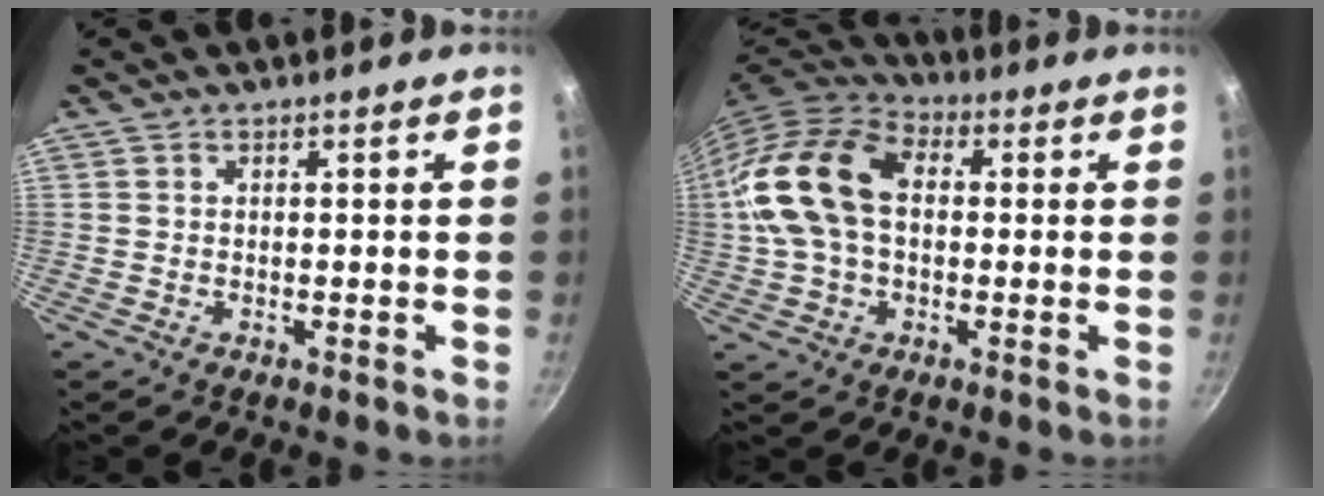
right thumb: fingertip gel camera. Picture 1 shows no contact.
{"total": 16.8, "force": [1.1, 11.4, 12.2], "torque": [-0.219, 0.030, 0.005]}